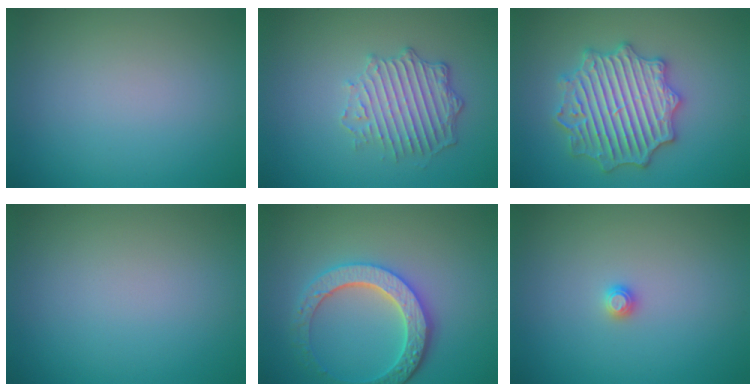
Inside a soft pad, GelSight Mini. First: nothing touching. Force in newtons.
{"total": 3.8, "press": 3.5, "slide": 1.6}
{"total": 6.8, "press": 6.7, "slide": 1.1}
{"total": 0.0}
{"total": 4.9, "press": 4.2, "slide": 2.4}
{"total": 0.8, "press": 0.8, "slide": 0.1}